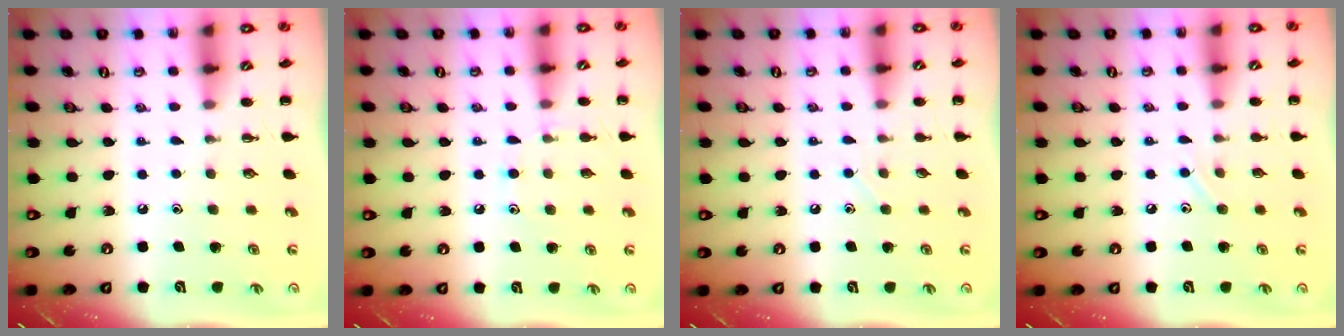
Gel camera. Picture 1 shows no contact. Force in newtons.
{"total": 7.1, "press": 6.8, "slide": 2.0}
{"total": 2.9, "press": 2.7, "slide": 0.9}
{"total": 5.0, "press": 4.8, "slide": 1.4}